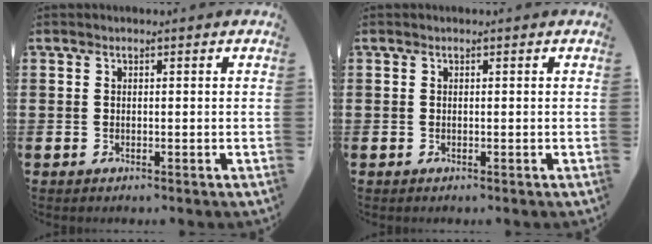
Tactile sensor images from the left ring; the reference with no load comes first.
{"total": 0.0}